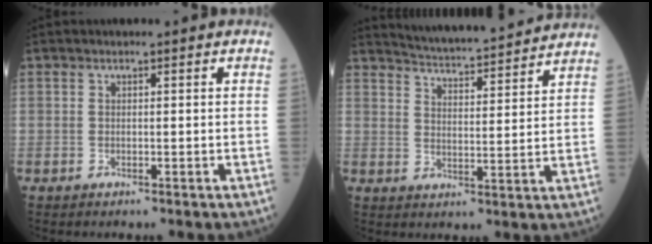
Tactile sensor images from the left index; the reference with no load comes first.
{"total": 14.9, "force": [14.0, 0.5, 4.9], "torque": [-0.086, 0.009, 0.196]}